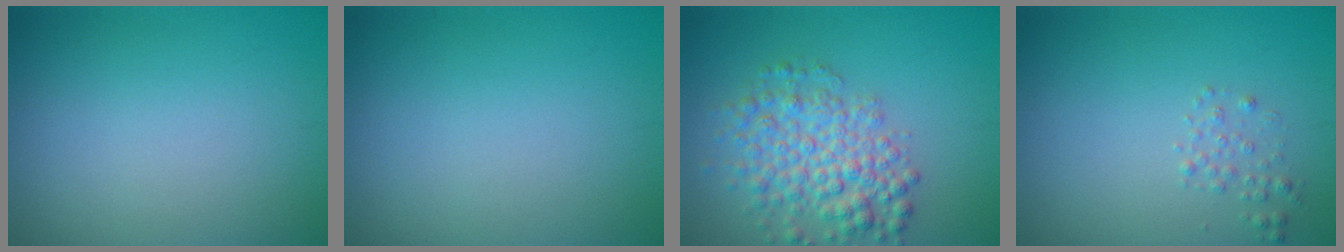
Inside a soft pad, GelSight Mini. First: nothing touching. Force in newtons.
{"total": 0.0}
{"total": 5.0, "press": 5.0, "slide": 0.1}
{"total": 1.0, "press": 1.0, "slide": 0.1}